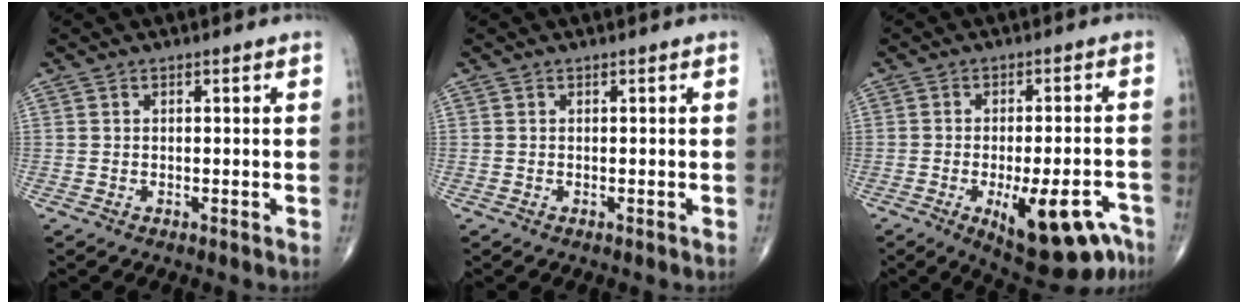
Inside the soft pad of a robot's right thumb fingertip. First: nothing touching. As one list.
[{"total": 0.0}, {"total": 15.3, "force": [-7.9, 5.7, 11.8], "torque": [-0.116, 0.030, -0.098]}]